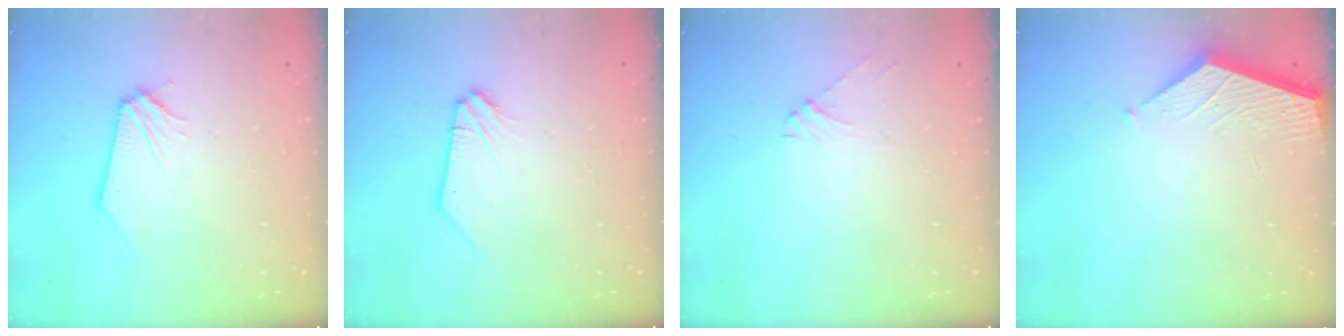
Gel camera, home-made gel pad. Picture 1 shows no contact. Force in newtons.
{"total": 0.8, "press": 0.7, "slide": 0.1}
{"total": 3.9, "press": 3.9, "slide": 0.7}
{"total": 2.2, "press": 2.2, "slide": 0.2}